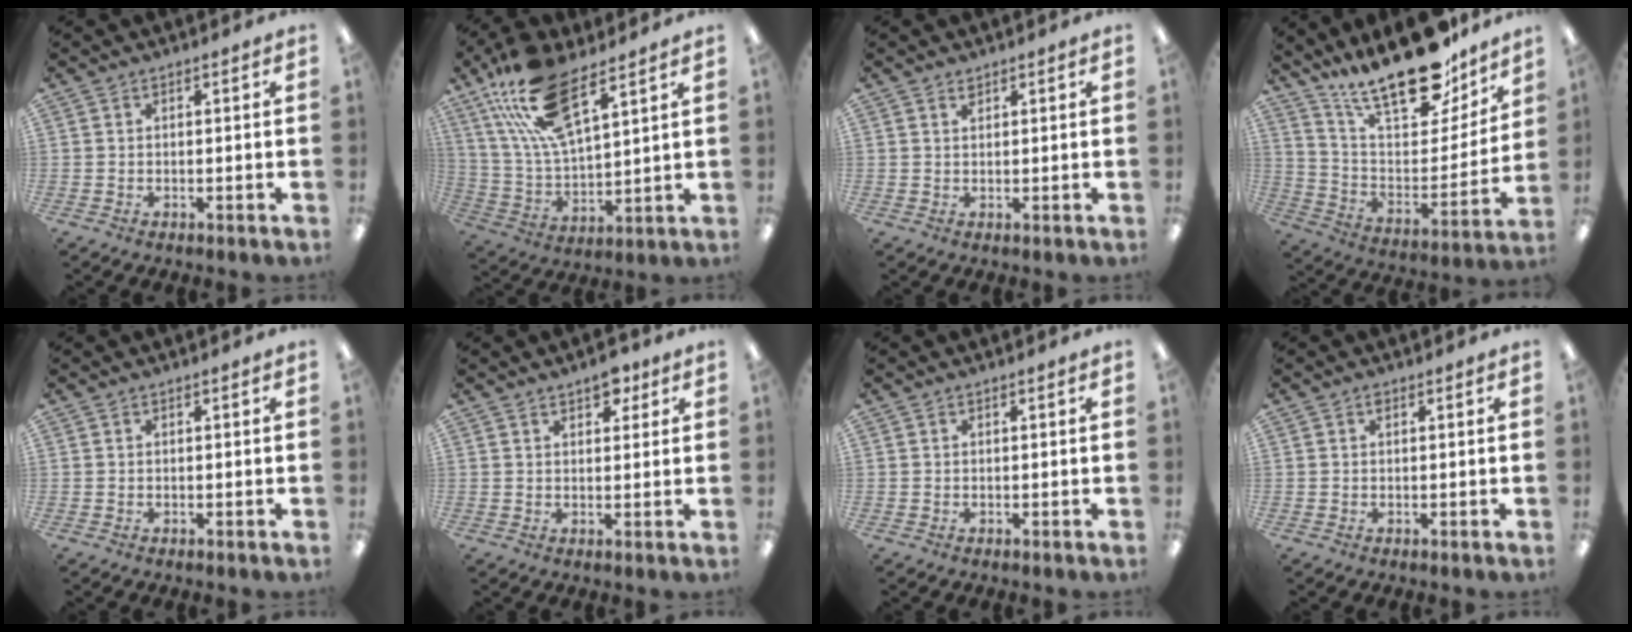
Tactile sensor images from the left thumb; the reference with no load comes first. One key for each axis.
{"total": 18.0, "fx": 11.8, "fy": 6.4, "fz": 12.0, "tx": -0.262, "ty": -0.043, "tz": 0.205}
{"total": 1.1, "fx": 1.0, "fy": 0.3, "fz": 0.3, "tx": 0.000, "ty": -0.004, "tz": 0.016}
{"total": 23.6, "fx": 18.5, "fy": 8.1, "fz": 12.2, "tx": -0.192, "ty": -0.122, "tz": 0.317}
{"total": 0.0}
{"total": 4.7, "fx": 3.1, "fy": 2.3, "fz": 2.7, "tx": -0.026, "ty": -0.010, "tz": 0.049}
{"total": 0.0}
{"total": 0.7, "fx": 0.4, "fy": 0.3, "fz": 0.5, "tx": -0.012, "ty": 0.002, "tz": 0.007}